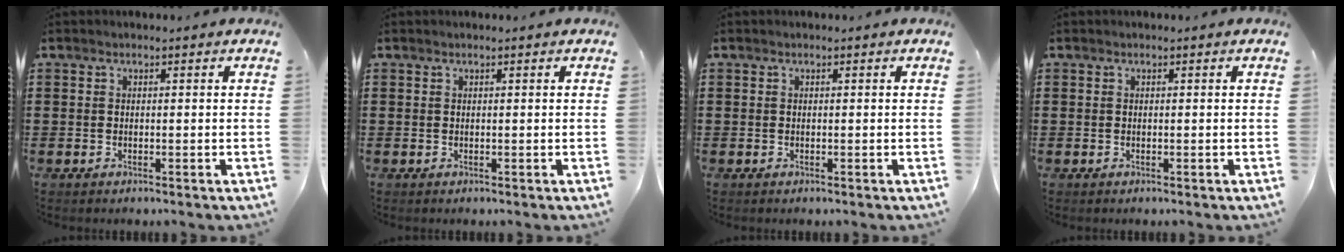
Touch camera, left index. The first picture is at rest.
{"total": 0.0}
{"total": 0.0}
{"total": 0.0}